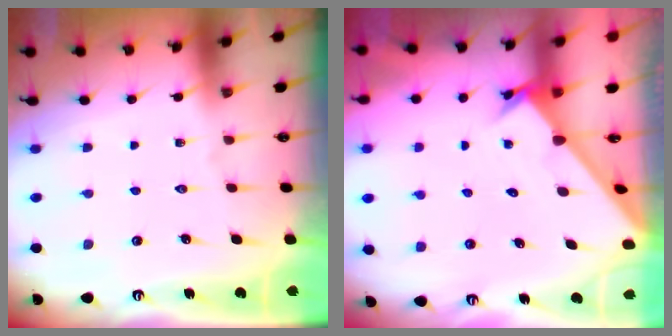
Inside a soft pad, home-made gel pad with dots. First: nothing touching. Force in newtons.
{"total": 1.2, "press": 1.2, "slide": 0.1}